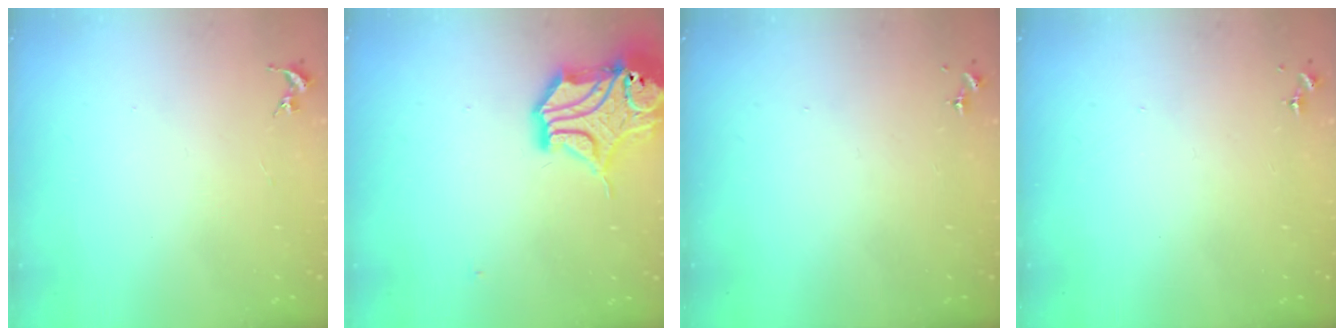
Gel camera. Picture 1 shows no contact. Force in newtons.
{"total": 16.6, "press": 16.5, "slide": 2.1}
{"total": 0.0}
{"total": 0.0}